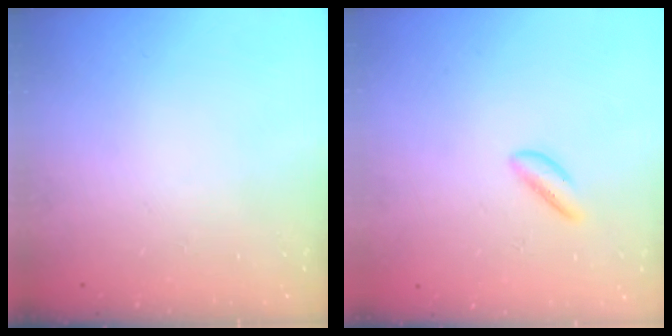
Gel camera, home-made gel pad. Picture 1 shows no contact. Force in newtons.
{"total": 1.7, "press": 1.6, "slide": 0.6}